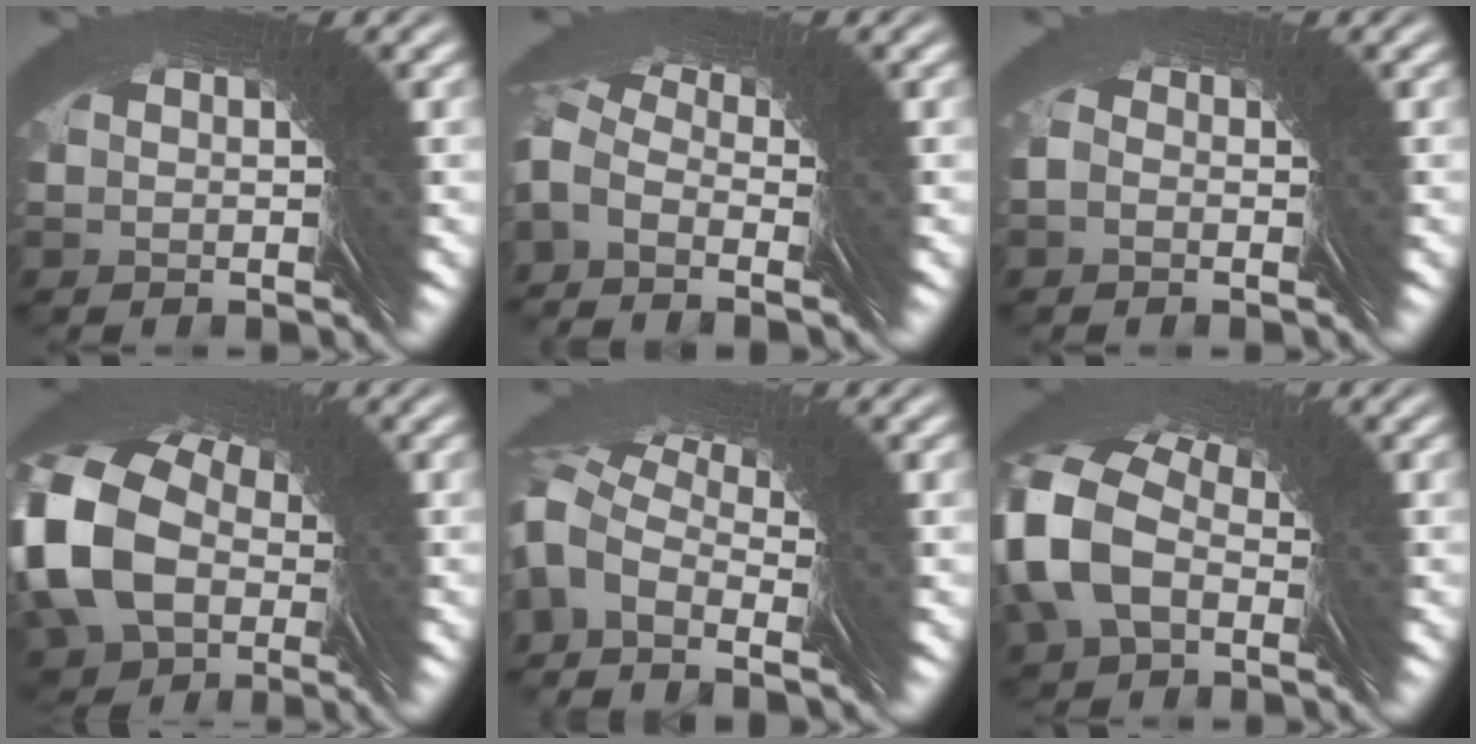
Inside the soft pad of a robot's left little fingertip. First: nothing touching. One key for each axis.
{"total": 2.8, "fx": 2.0, "fy": 1.6, "fz": 0.9, "tx": 0.004, "ty": 0.036, "tz": 0.006}
{"total": 2.7, "fx": 0.5, "fy": 2.5, "fz": 1.0, "tx": -0.022, "ty": 0.007, "tz": -0.003}
{"total": 10.6, "fx": 2.0, "fy": 8.4, "fz": 6.1, "tx": -0.103, "ty": 0.005, "tz": 0.015}
{"total": 2.9, "fx": 2.5, "fy": 1.2, "fz": 0.8, "tx": 0.007, "ty": 0.038, "tz": 0.010}
{"total": 7.5, "fx": 2.6, "fy": 6.1, "fz": 3.6, "tx": -0.071, "ty": 0.023, "tz": 0.026}